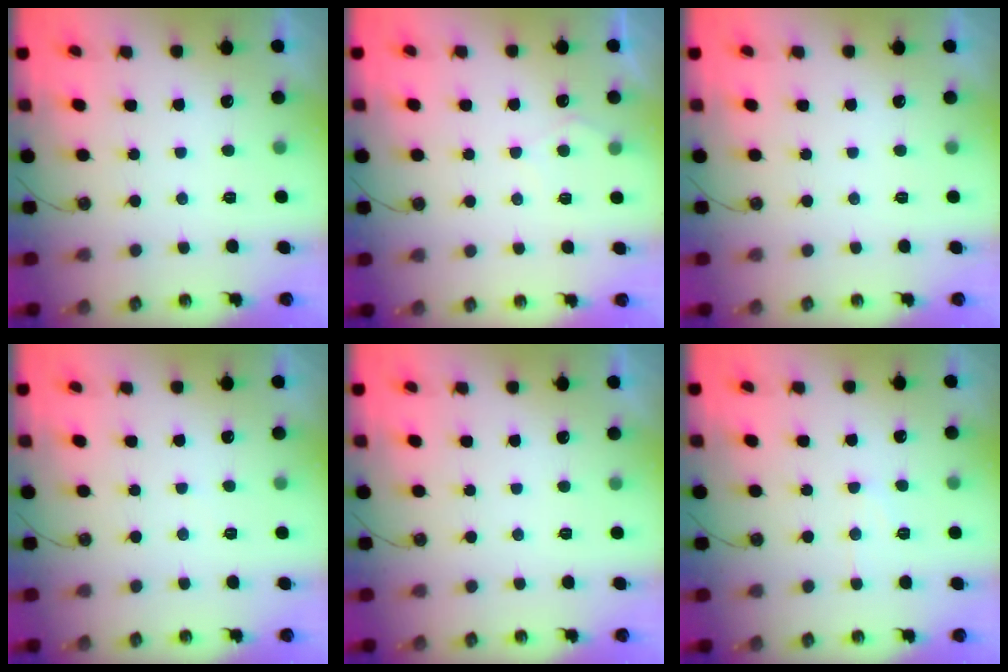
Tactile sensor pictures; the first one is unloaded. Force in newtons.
{"total": 4.5, "press": 4.4, "slide": 0.5}
{"total": 0.0}
{"total": 2.7, "press": 2.6, "slide": 0.4}
{"total": 0.0}
{"total": 7.7, "press": 7.6, "slide": 0.8}